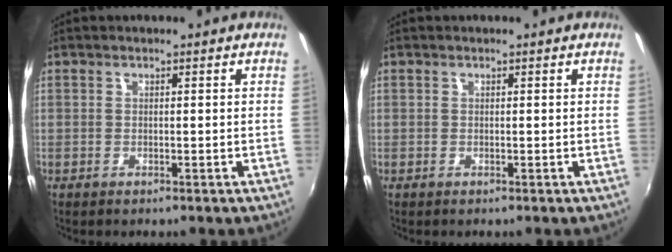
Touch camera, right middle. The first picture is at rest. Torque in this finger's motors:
{"motor_torque": [0.07, -0.07, 0.05, 0.00]}